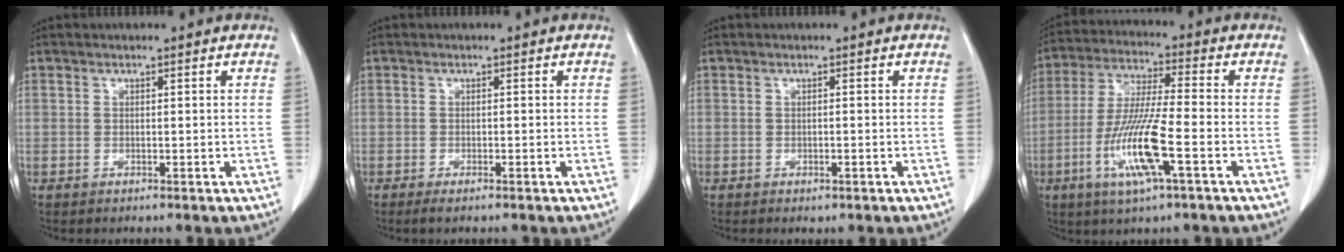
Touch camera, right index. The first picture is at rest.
{"total": 1.3, "force": [-0.9, 0.1, 1.0], "torque": [-0.019, -0.004, -0.017]}
{"total": 0.8, "force": [-0.3, 0.3, 0.6], "torque": [-0.012, -0.002, 0.002]}
{"total": 12.3, "force": [-4.3, 0.6, 11.5], "torque": [-0.237, -0.015, -0.084]}